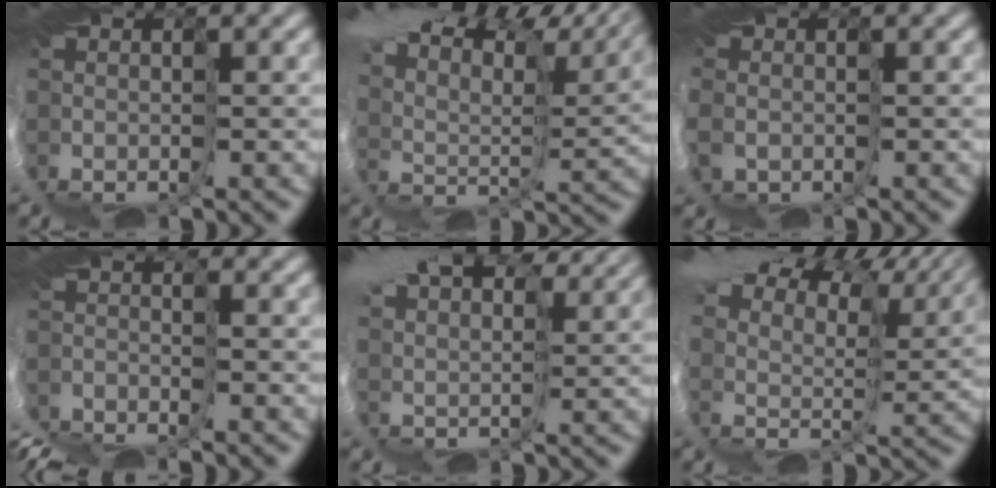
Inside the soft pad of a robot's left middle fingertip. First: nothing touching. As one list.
[{"total": 13.6, "force": [13.0, -2.1, 3.5], "torque": [-0.052, 0.031, 0.220]}, {"total": 0.9, "force": [0.7, 0.1, -0.4], "torque": [-0.011, 0.000, 0.013]}, {"total": 6.5, "force": [-6.1, -2.1, -0.5], "torque": [-0.003, -0.029, -0.045]}, {"total": 10.7, "force": [10.3, 0.5, 2.9], "torque": [-0.040, 0.026, 0.202]}, {"total": 12.7, "force": [11.9, 2.1, 3.7], "torque": [-0.078, 0.032, 0.235]}]